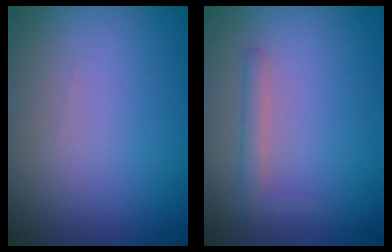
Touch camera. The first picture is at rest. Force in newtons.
{"total": 0.9, "press": 0.9, "slide": 0.1}